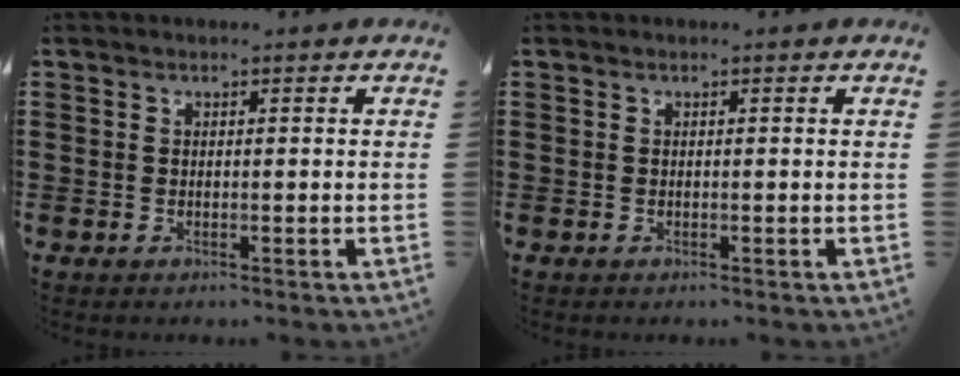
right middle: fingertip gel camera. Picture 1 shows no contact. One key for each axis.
{"total": 0.0}